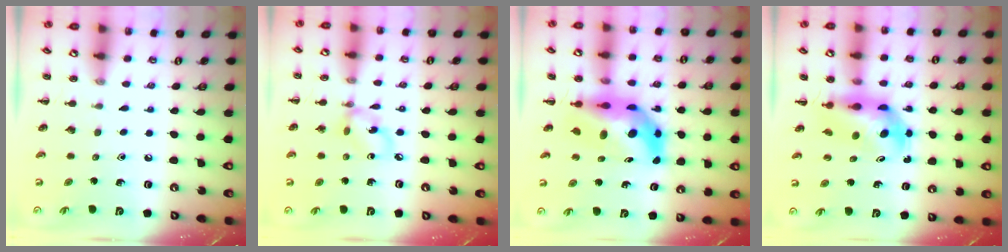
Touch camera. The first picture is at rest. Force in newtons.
{"total": 5.9, "press": 5.8, "slide": 1.3}
{"total": 9.9, "press": 9.3, "slide": 3.3}
{"total": 6.1, "press": 6.0, "slide": 0.9}